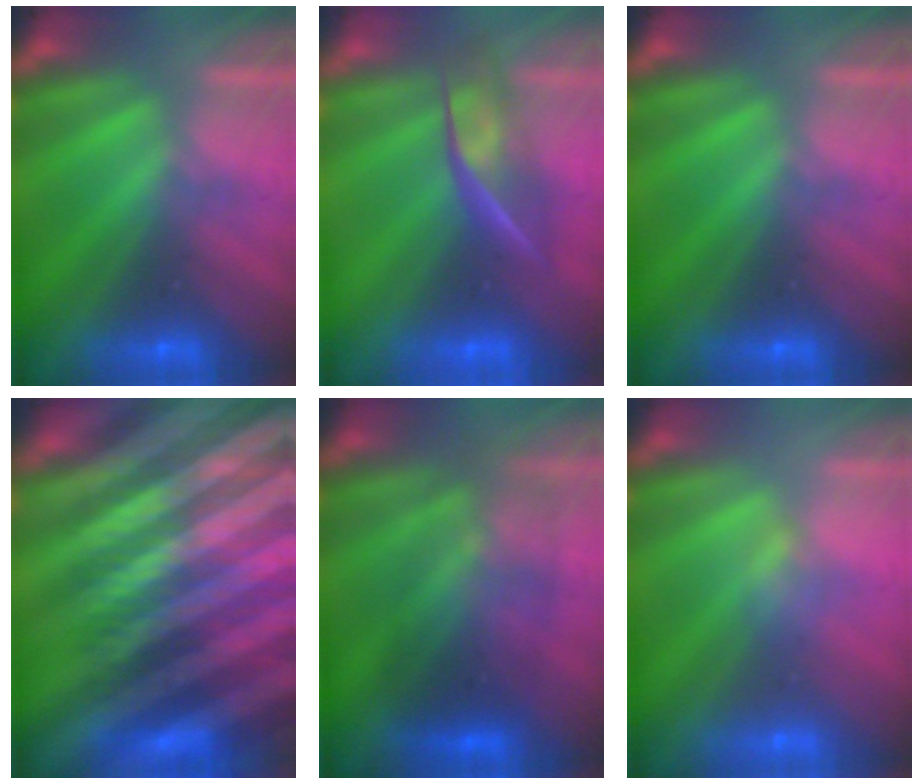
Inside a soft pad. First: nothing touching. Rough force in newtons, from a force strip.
{"total": 2.4}
{"total": 0.0}
{"total": 12.7}
{"total": 3.7}
{"total": 2.4}